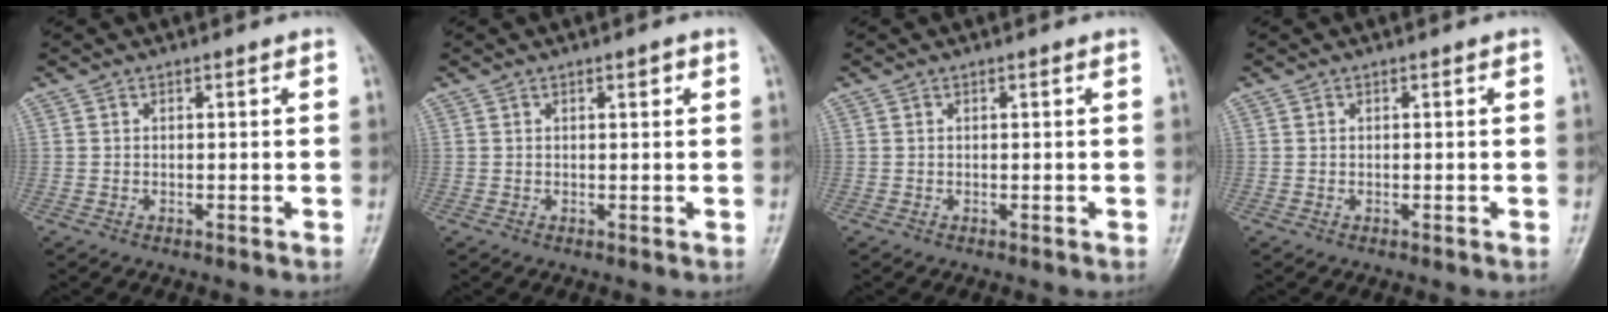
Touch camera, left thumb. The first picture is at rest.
{"total": 1.2, "force": [0.6, 0.4, 1.0], "torque": [-0.013, 0.001, 0.007]}
{"total": 0.0}
{"total": 0.0}